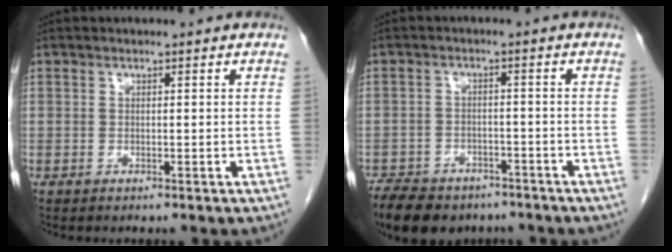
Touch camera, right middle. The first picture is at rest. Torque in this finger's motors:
{"motor_torque": [0.98, -0.81, 0.14, 0.06]}